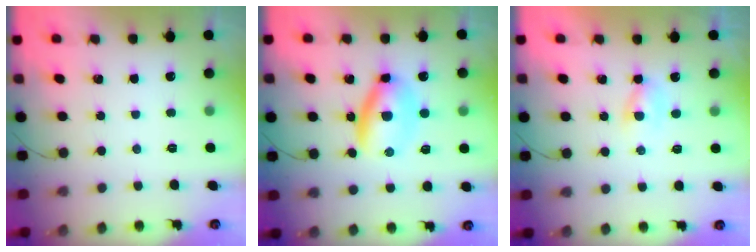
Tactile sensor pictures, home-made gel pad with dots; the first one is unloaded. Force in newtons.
{"total": 6.5, "press": 6.4, "slide": 1.2}
{"total": 1.4, "press": 1.3, "slide": 0.7}